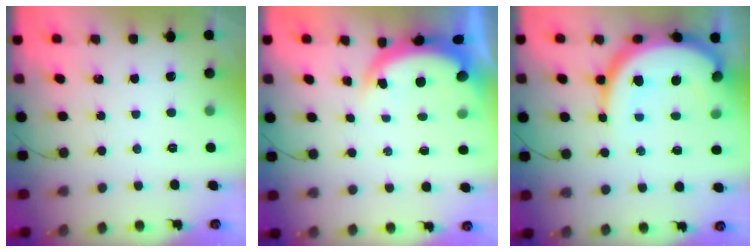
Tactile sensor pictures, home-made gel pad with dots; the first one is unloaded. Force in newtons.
{"total": 4.0, "press": 3.9, "slide": 0.6}
{"total": 15.7, "press": 15.7, "slide": 1.6}